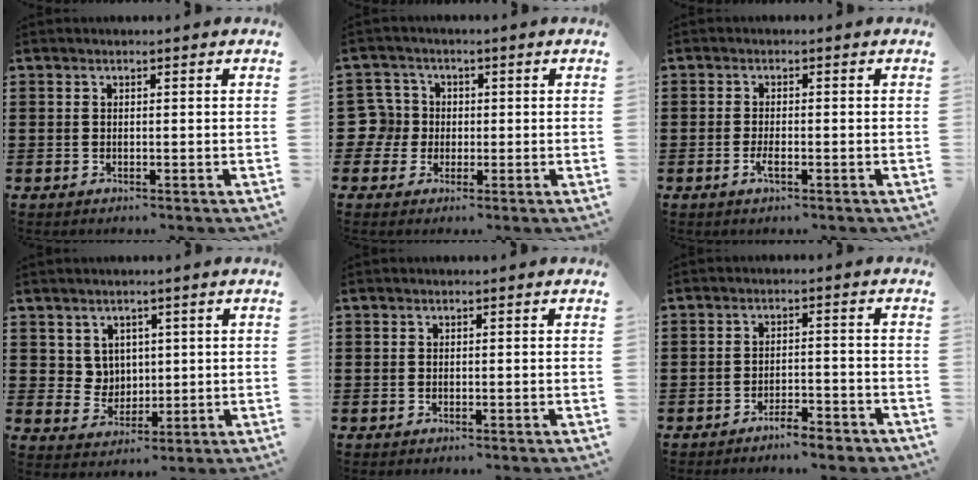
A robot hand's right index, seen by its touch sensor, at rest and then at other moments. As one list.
[{"total": 5.3, "force": [-0.4, 5.1, 1.2], "torque": [-0.056, 0.011, -0.010]}, {"total": 2.0, "force": [-0.9, 0.4, 1.8], "torque": [-0.039, -0.006, -0.019]}, {"total": 4.2, "force": [2.3, 3.5, 0.7], "torque": [-0.032, 0.006, 0.043]}, {"total": 0.0}, {"total": 3.6, "force": [-3.4, 0.2, 1.0], "torque": [-0.018, 0.004, -0.069]}]